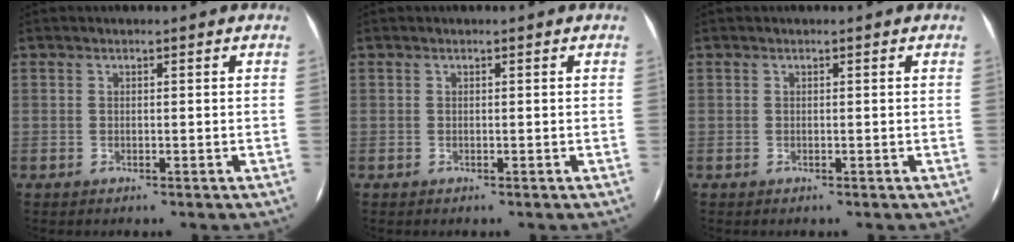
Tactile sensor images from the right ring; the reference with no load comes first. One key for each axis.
{"total": 0.0}
{"total": 0.0}